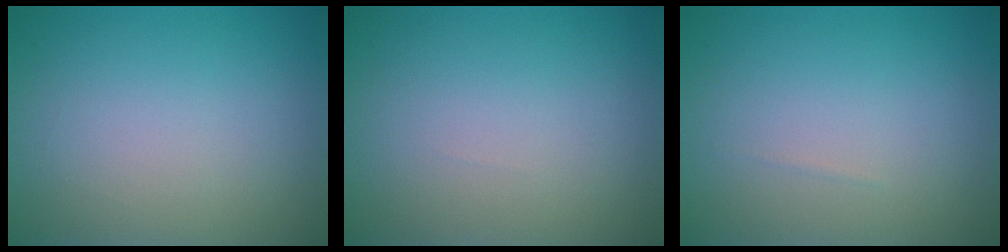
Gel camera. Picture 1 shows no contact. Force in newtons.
{"total": 0.0}
{"total": 0.0}